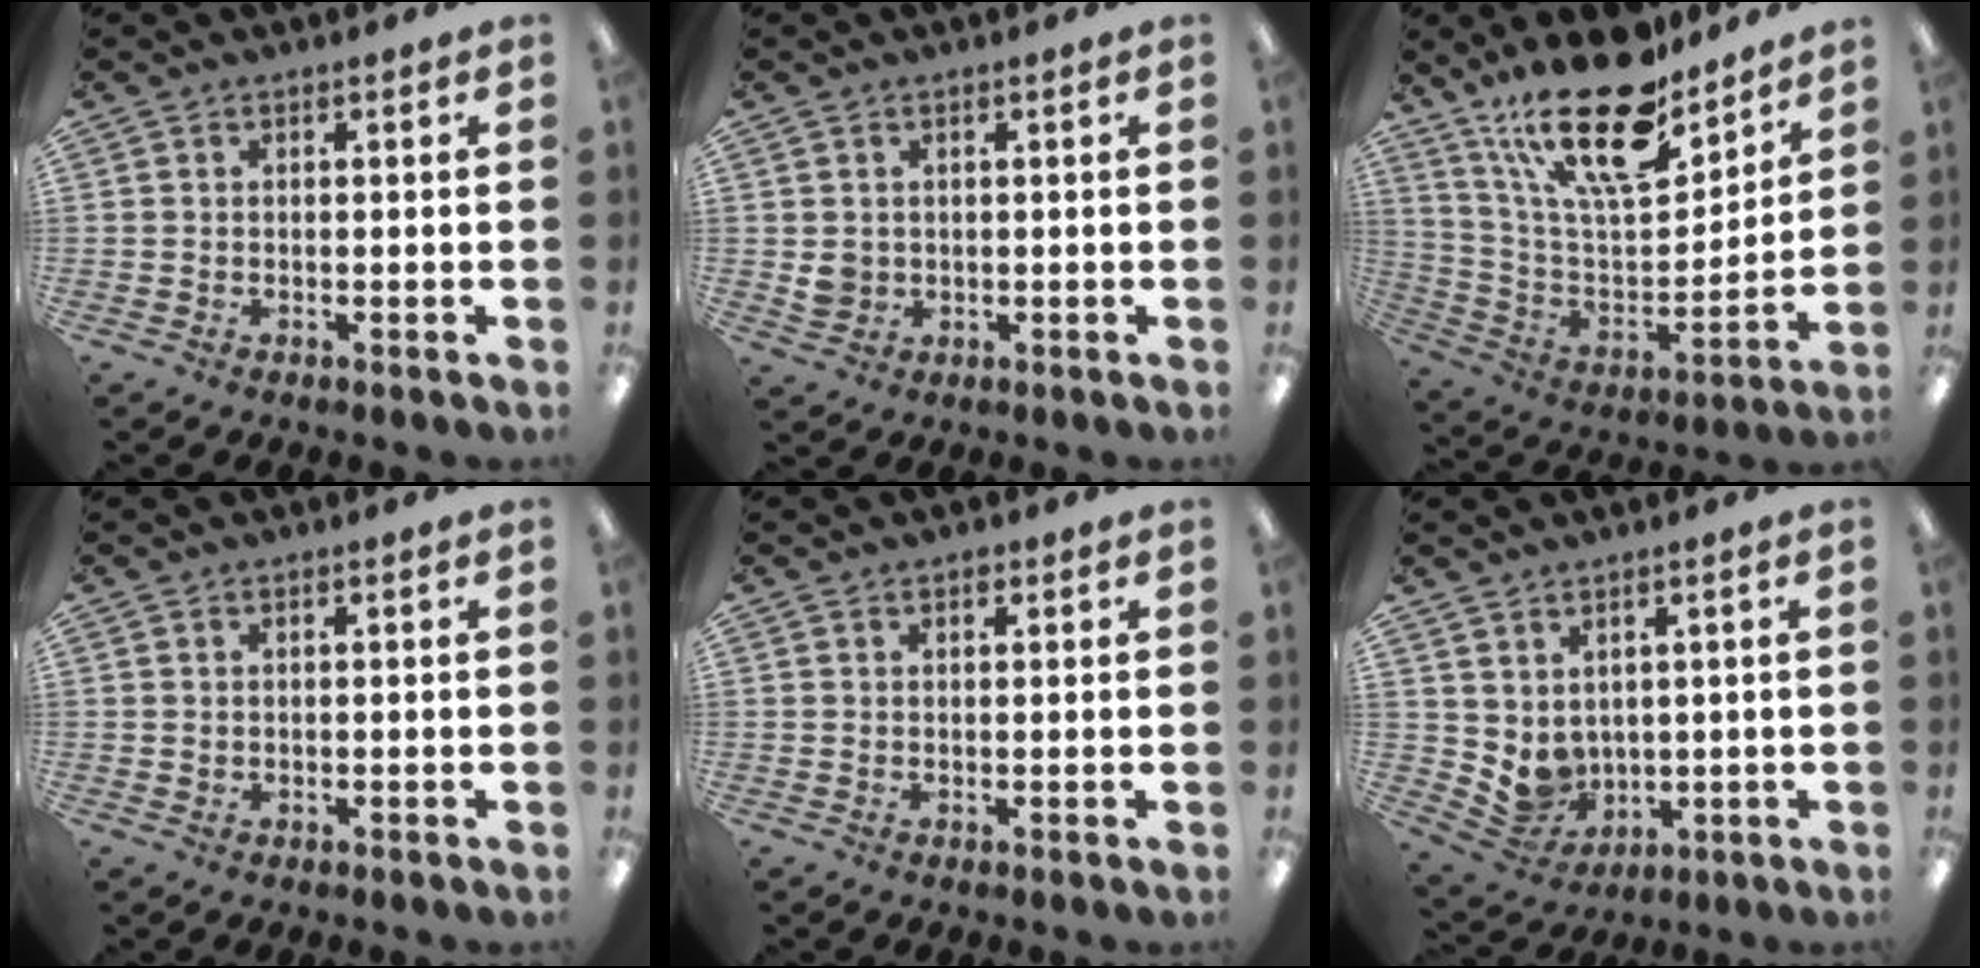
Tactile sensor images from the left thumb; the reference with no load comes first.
{"total": 3.2, "force": [0.8, 2.9, 1.0], "torque": [-0.006, -0.002, 0.013]}
{"total": 23.5, "force": [16.6, 8.5, 14.3], "torque": [-0.266, -0.099, 0.289]}
{"total": 0.6, "force": [0.3, 0.5, 0.0], "torque": [-0.001, 0.003, 0.006]}
{"total": 1.2, "force": [0.7, 0.7, 0.7], "torque": [-0.008, -0.001, 0.012]}
{"total": 5.6, "force": [2.9, 4.6, 1.4], "torque": [-0.036, -0.030, 0.061]}